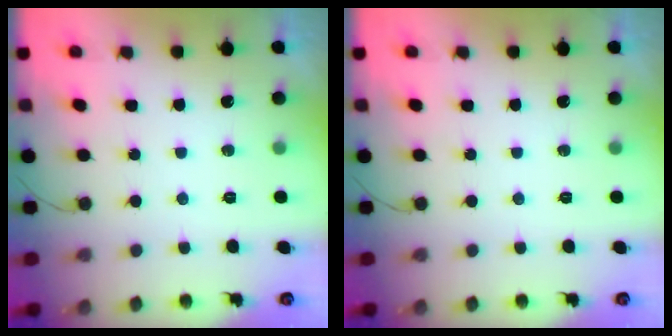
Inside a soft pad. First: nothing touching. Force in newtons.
{"total": 0.0}